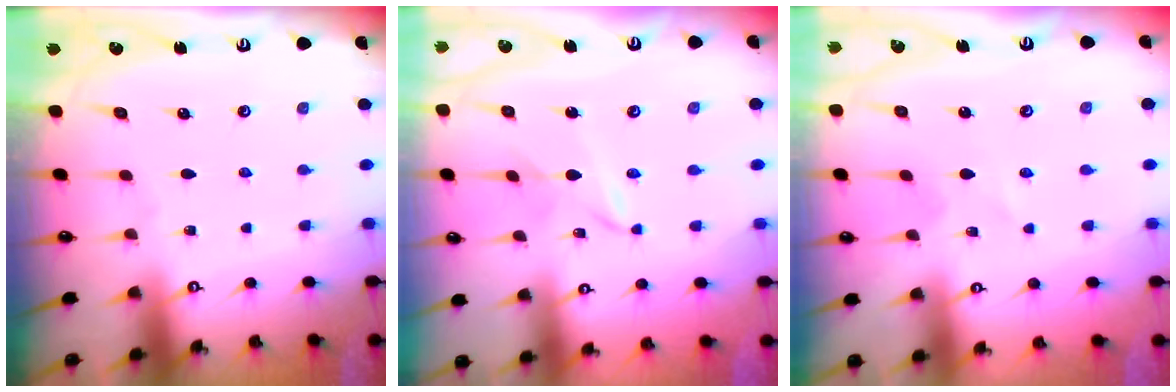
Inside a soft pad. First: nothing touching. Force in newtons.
{"total": 2.6, "press": 2.6, "slide": 0.2}
{"total": 1.4, "press": 1.4, "slide": 0.3}